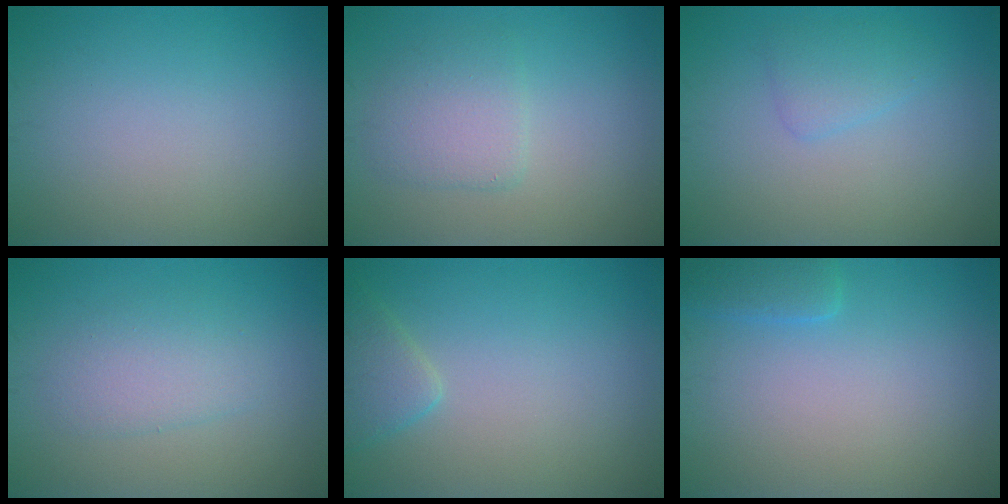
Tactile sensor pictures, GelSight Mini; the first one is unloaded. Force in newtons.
{"total": 2.9, "press": 2.9, "slide": 0.3}
{"total": 1.8, "press": 1.8, "slide": 0.0}
{"total": 2.6, "press": 2.6, "slide": 0.2}
{"total": 2.3, "press": 2.2, "slide": 0.2}
{"total": 1.9, "press": 1.9, "slide": 0.1}